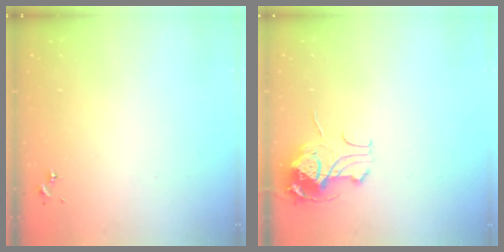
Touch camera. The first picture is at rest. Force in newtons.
{"total": 10.6, "press": 10.6, "slide": 0.9}